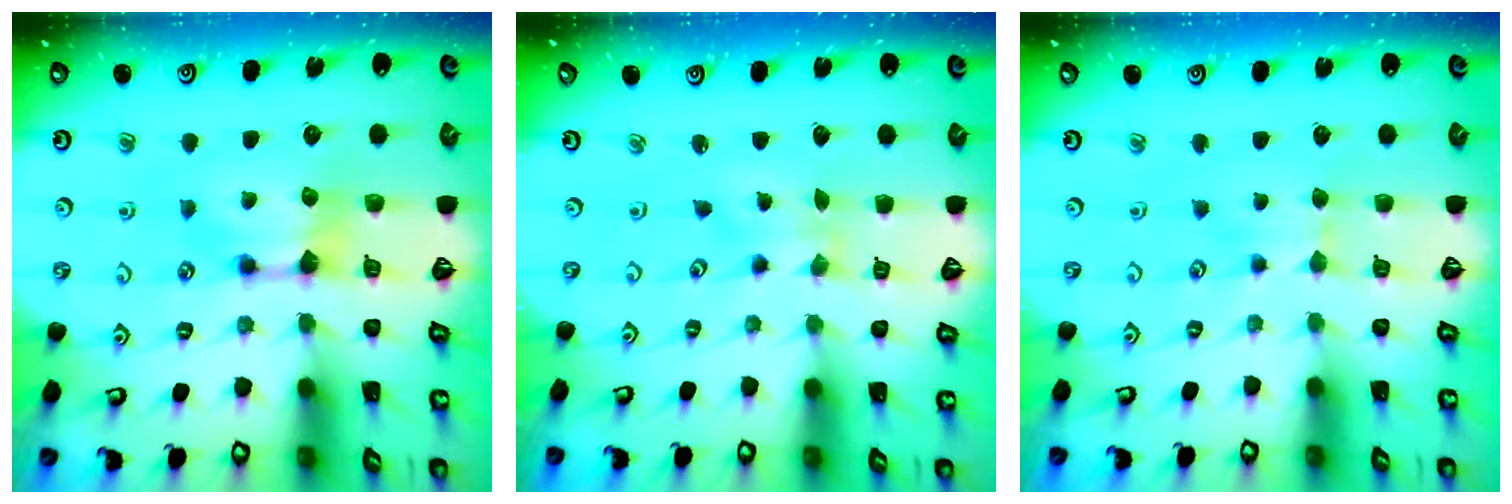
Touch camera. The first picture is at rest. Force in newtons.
{"total": 3.4, "press": 3.2, "slide": 0.8}
{"total": 1.5, "press": 1.5, "slide": 0.3}